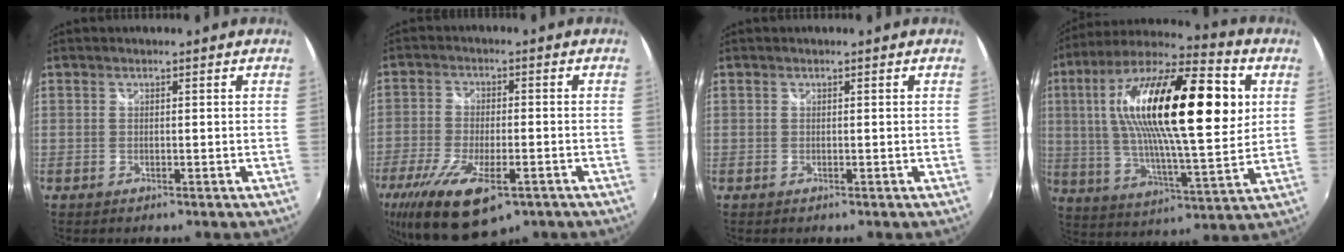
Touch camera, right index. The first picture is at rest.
{"total": 16.5, "force": [-9.9, 5.9, 11.9], "torque": [-0.254, -0.060, -0.166]}
{"total": 0.0}
{"total": 27.9, "force": [6.7, 7.8, 26.0], "torque": [-0.467, 0.025, 0.100]}